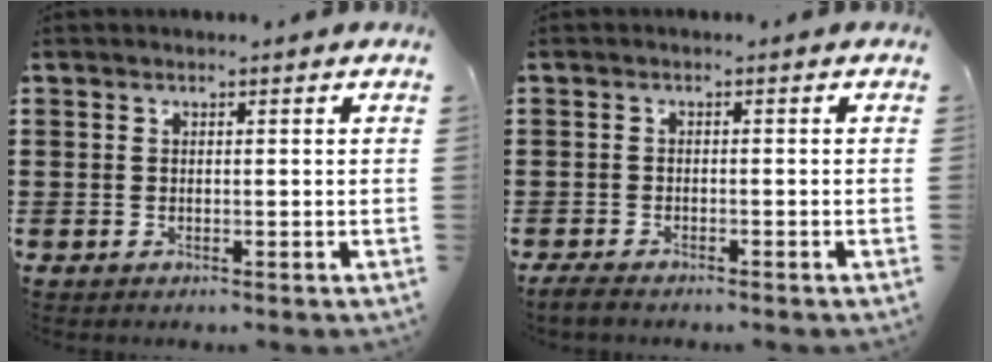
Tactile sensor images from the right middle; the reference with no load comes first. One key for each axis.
{"total": 1.6, "fx": -1.4, "fy": 0.2, "fz": 0.7, "tx": -0.022, "ty": -0.004, "tz": -0.029}